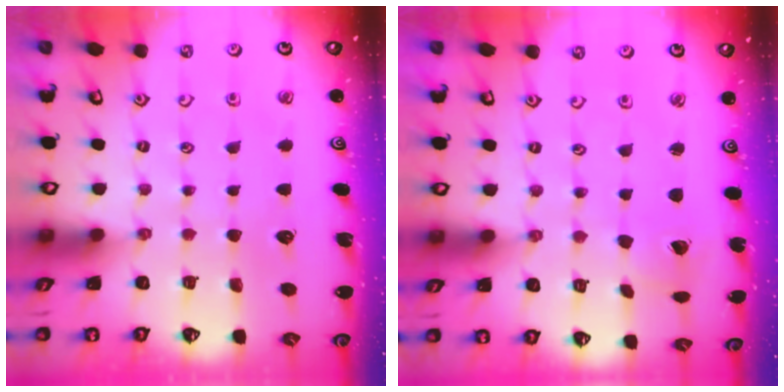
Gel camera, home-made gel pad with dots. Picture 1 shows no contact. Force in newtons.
{"total": 2.4, "press": 2.4, "slide": 0.2}